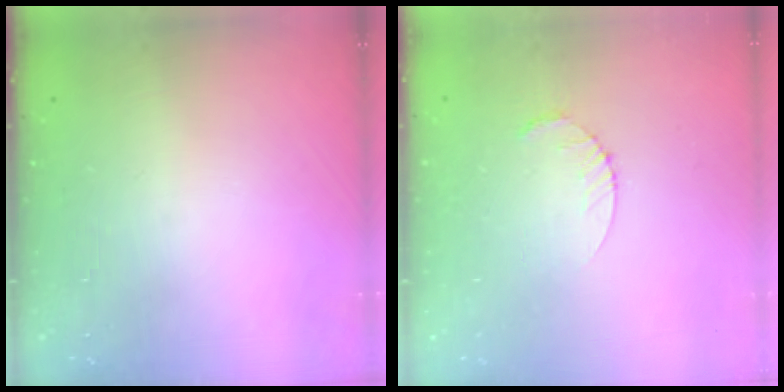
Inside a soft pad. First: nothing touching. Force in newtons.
{"total": 2.5, "press": 2.5, "slide": 0.3}